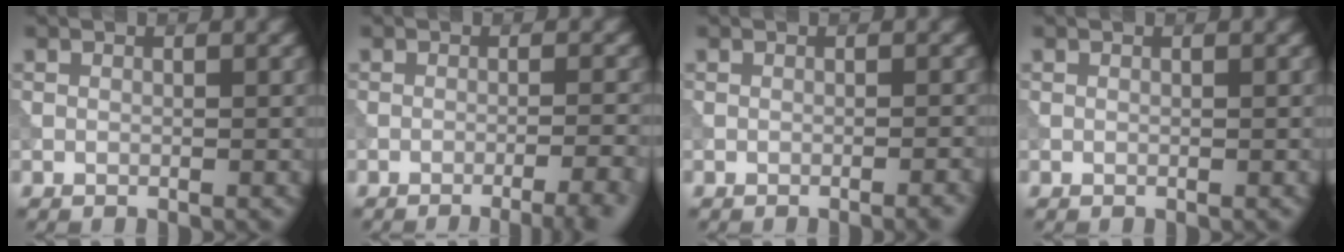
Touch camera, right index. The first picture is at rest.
{"total": 5.5, "force": [-3.5, 1.5, 3.9], "torque": [-0.037, 0.007, -0.043]}
{"total": 1.2, "force": [-0.6, 0.4, 1.0], "torque": [-0.004, 0.003, -0.011]}
{"total": 0.0}